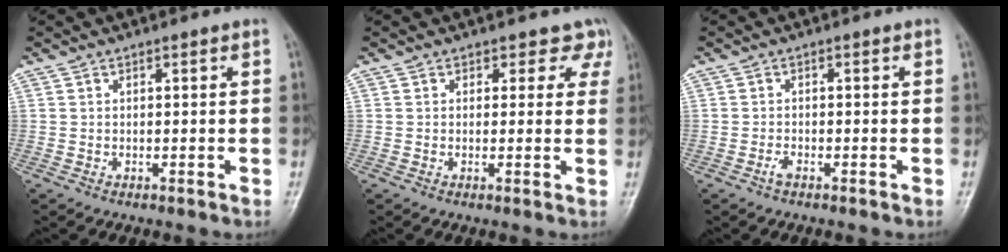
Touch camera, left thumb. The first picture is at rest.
{"total": 3.6, "force": [2.5, 2.6, 0.3], "torque": [0.032, -0.013, 0.008]}
{"total": 1.4, "force": [-1.0, 0.4, 0.9], "torque": [-0.020, 0.005, -0.020]}